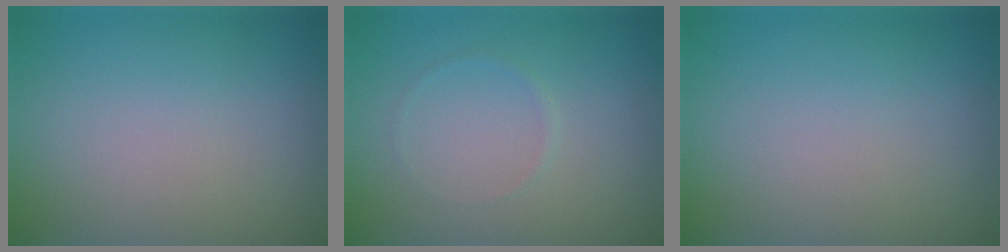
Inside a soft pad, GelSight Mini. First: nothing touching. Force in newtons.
{"total": 0.5, "press": 0.5, "slide": 0.1}
{"total": 0.0}